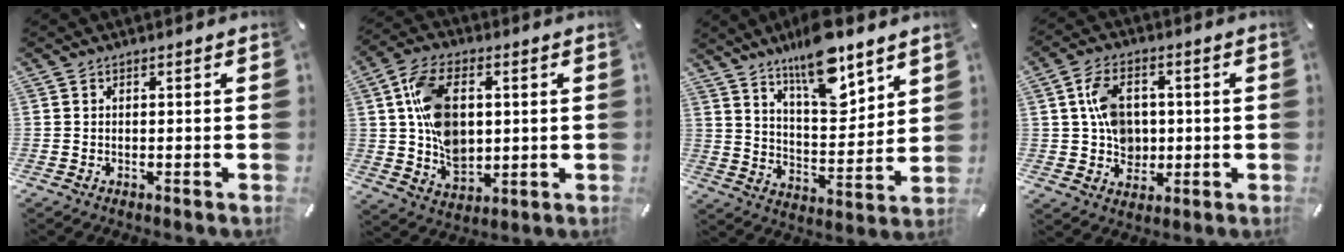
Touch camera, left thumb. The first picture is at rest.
{"total": 13.5, "force": [2.1, 9.2, 9.6], "torque": [-0.186, 0.007, 0.041]}
{"total": 14.3, "force": [11.0, 5.2, 7.6], "torque": [-0.124, -0.070, 0.191]}
{"total": 9.6, "force": [0.9, 7.8, 5.6], "torque": [-0.097, 0.012, 0.020]}